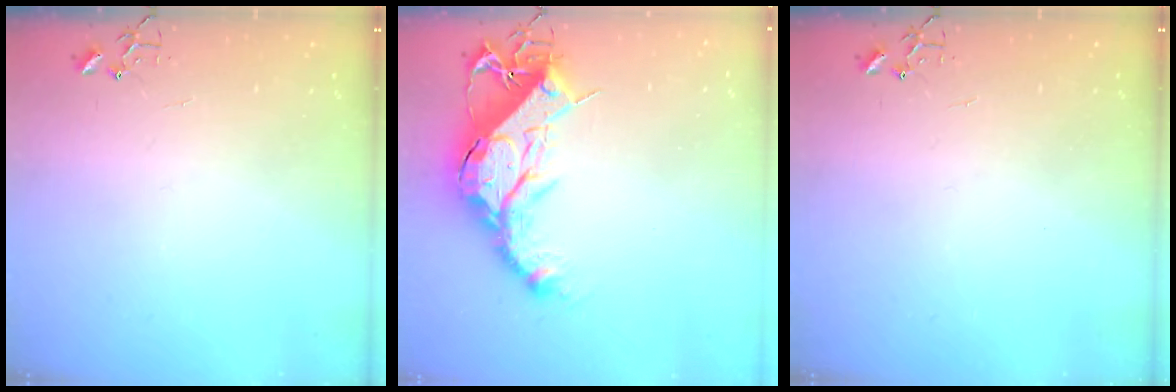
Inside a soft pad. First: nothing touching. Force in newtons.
{"total": 19.8, "press": 19.8, "slide": 1.2}
{"total": 0.0}